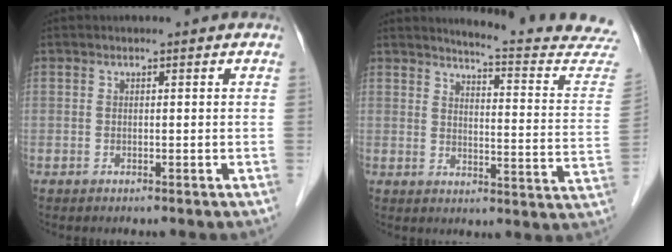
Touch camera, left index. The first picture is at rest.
{"total": 16.6, "force": [16.2, -0.2, 3.8], "torque": [-0.042, -0.113, 0.172]}